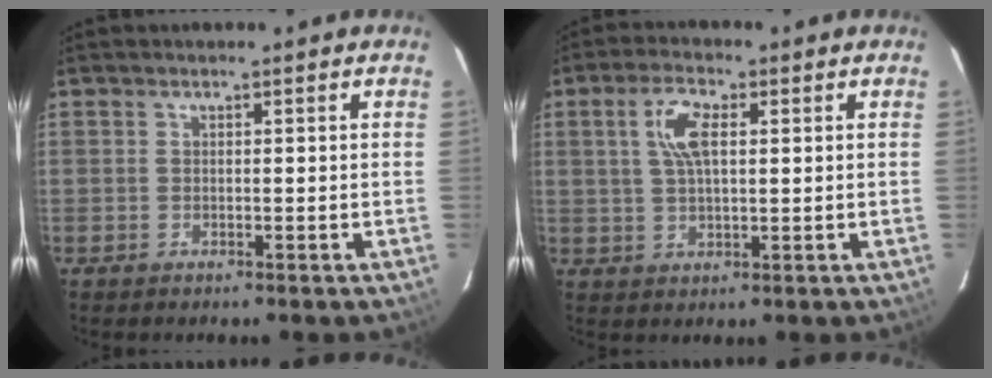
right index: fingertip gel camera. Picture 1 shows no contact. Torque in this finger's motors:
{"motor_torque": [0.30, -0.14, 0.37, 0.11]}